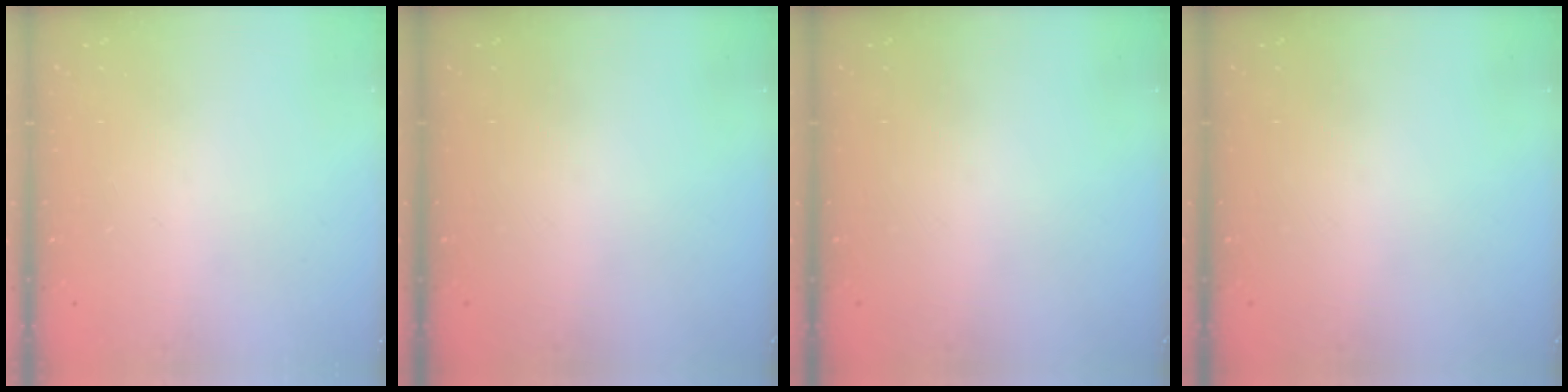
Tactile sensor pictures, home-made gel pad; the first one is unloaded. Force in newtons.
{"total": 0.0}
{"total": 0.0}
{"total": 0.0}